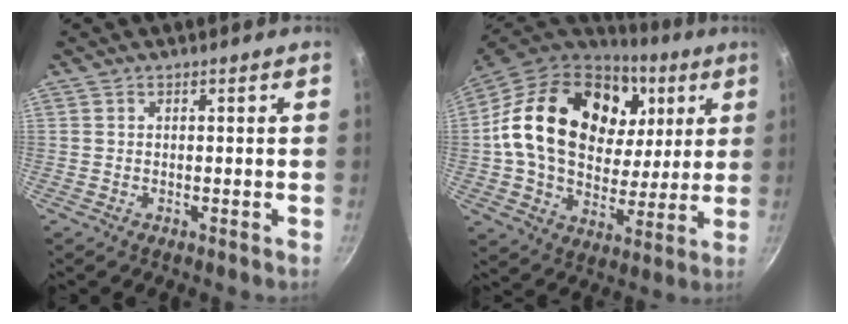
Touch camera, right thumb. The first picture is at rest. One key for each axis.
{"total": 28.5, "fx": 8.4, "fy": 19.6, "fz": 19.0, "tx": -0.313, "ty": -0.002, "tz": 0.141}